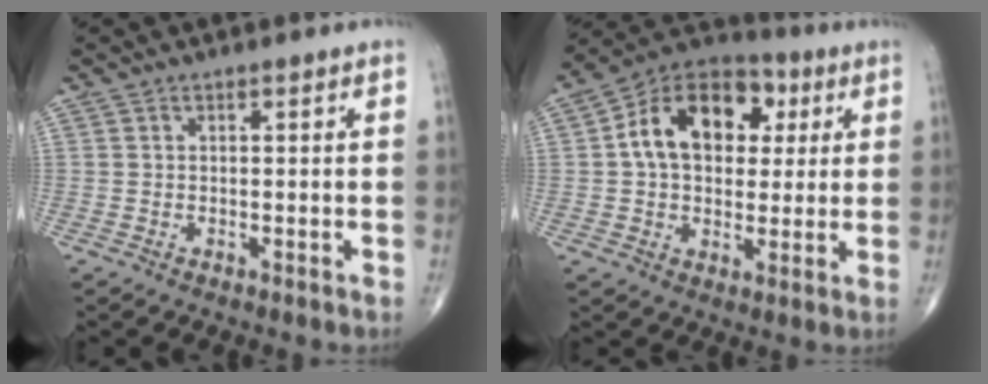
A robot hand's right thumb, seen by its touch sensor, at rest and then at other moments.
{"total": 16.3, "force": [3.5, 11.3, 11.3], "torque": [-0.150, 0.016, 0.048]}